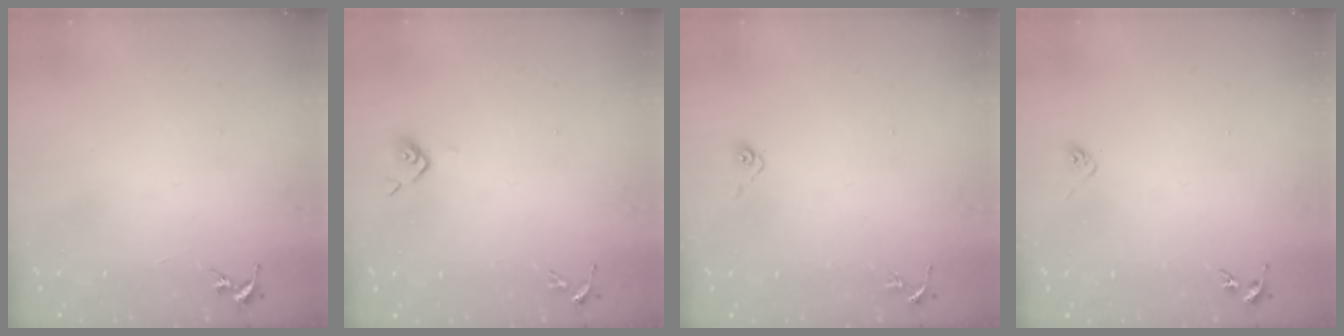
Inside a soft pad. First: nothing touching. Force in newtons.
{"total": 4.2, "press": 4.1, "slide": 1.1}
{"total": 3.7, "press": 3.2, "slide": 1.9}
{"total": 2.8, "press": 2.6, "slide": 1.1}